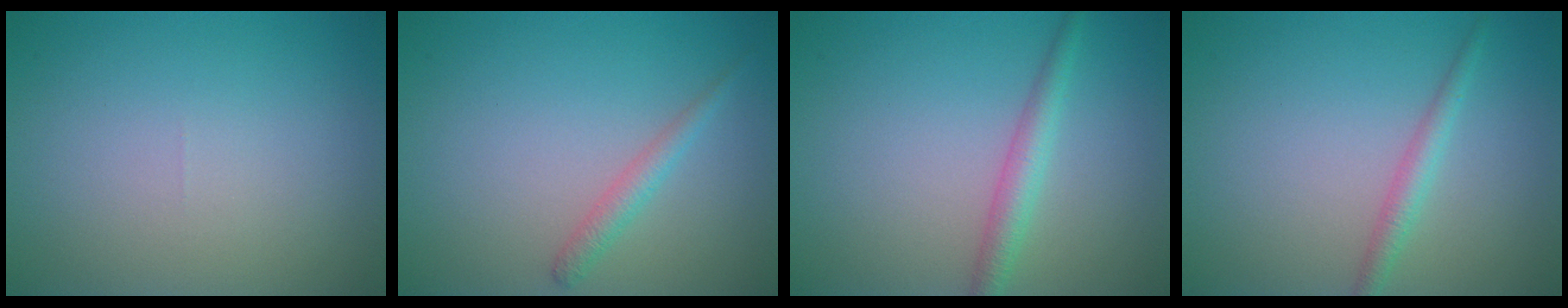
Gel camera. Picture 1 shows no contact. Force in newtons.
{"total": 1.6, "press": 1.6, "slide": 0.0}
{"total": 2.4, "press": 2.4, "slide": 0.1}
{"total": 1.7, "press": 1.7, "slide": 0.0}